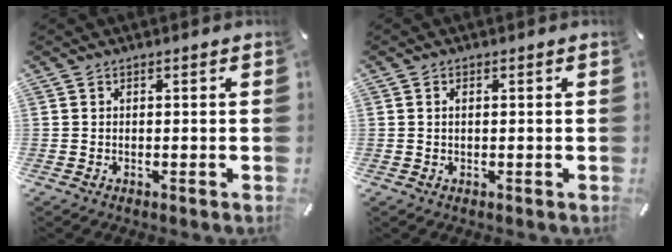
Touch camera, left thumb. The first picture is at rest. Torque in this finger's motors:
{"motor_torque": [-0.04, -0.32, 0.06, 0.17, -0.05]}